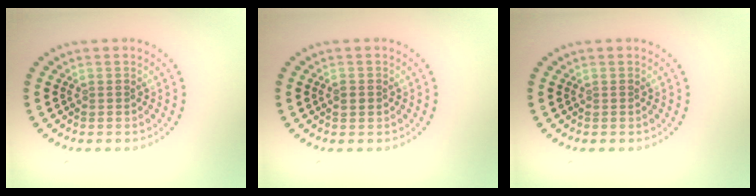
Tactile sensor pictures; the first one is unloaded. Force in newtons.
{"total": 1.3, "press": 1.3, "slide": 0.2}
{"total": 0.0}